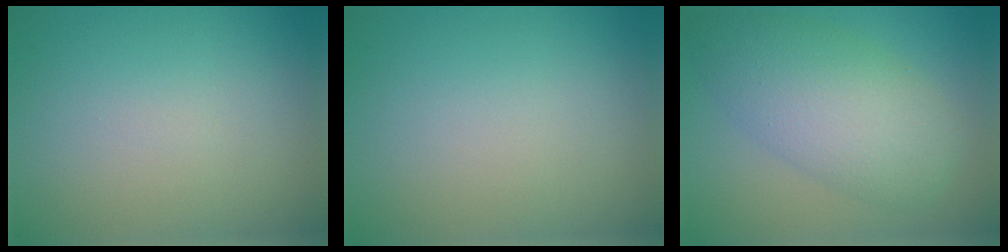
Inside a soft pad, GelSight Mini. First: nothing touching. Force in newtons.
{"total": 0.0}
{"total": 7.2, "press": 7.2, "slide": 0.2}